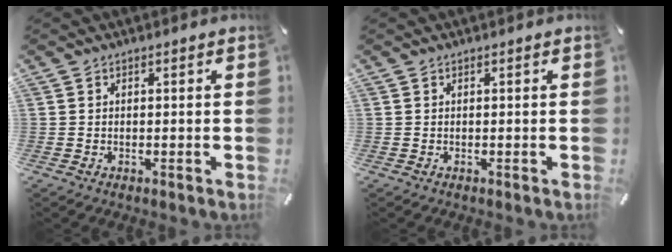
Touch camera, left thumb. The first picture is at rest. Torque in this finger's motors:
{"motor_torque": [-0.16, -0.11, 0.05, -0.05, 0.00]}